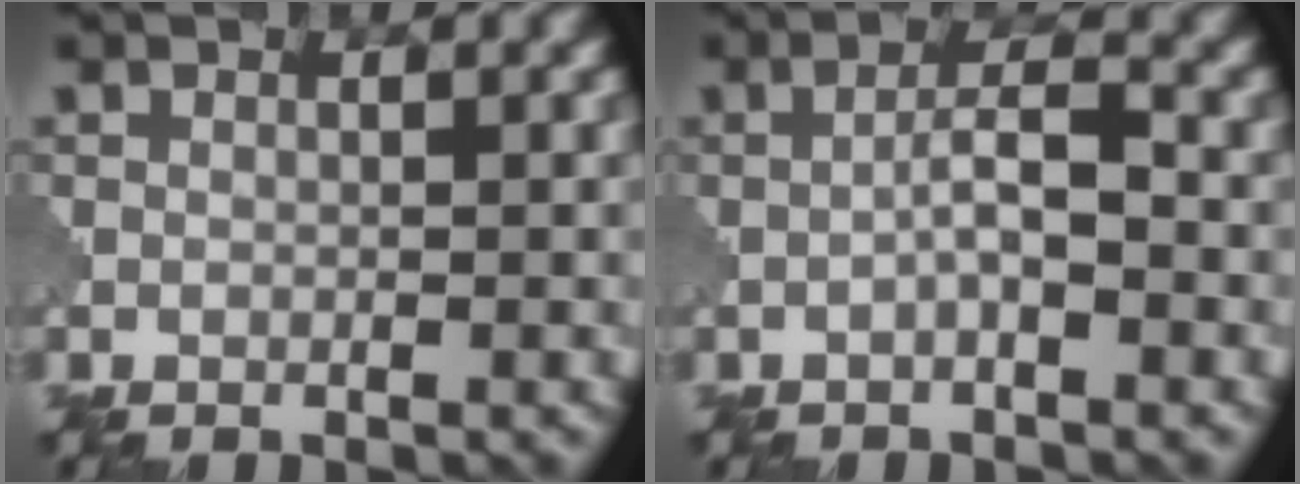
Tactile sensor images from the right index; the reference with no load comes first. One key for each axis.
{"total": 2.9, "fx": -0.8, "fy": 0.6, "fz": 2.7, "tx": -0.049, "ty": 0.010, "tz": -0.019}